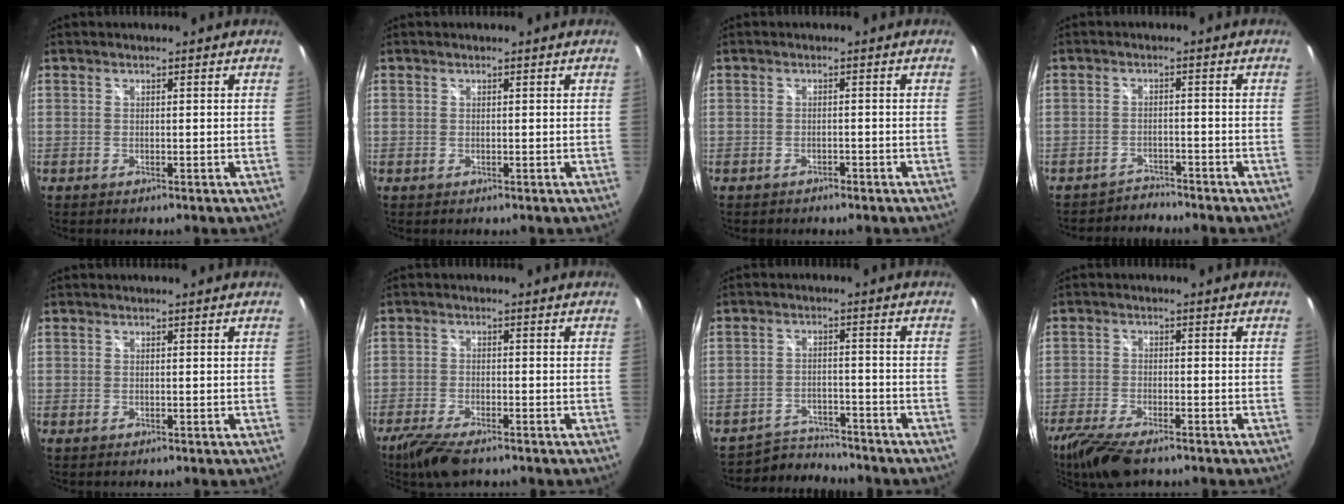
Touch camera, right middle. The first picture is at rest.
{"total": 0.0}
{"total": 1.5, "force": [-1.4, 0.5, 0.4], "torque": [-0.011, -0.005, -0.021]}
{"total": 3.4, "force": [-3.3, 0.7, -0.4], "torque": [0.000, 0.000, -0.059]}
{"total": 0.0}
{"total": 8.5, "force": [-6.6, 2.1, 5.0], "torque": [-0.122, -0.026, -0.119]}
{"total": 7.4, "force": [-7.2, 1.5, 0.2], "torque": [-0.025, 0.004, -0.119]}
{"total": 10.6, "force": [-8.3, 2.7, 6.1], "torque": [-0.146, -0.036, -0.151]}